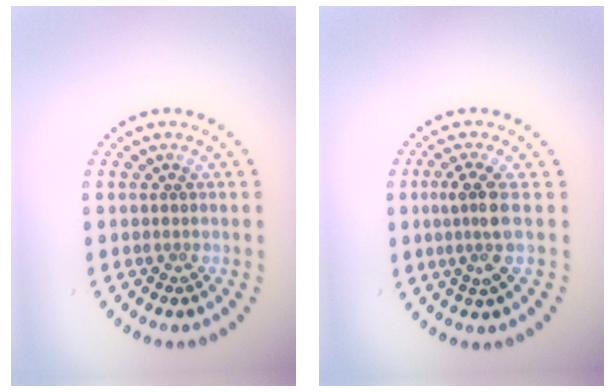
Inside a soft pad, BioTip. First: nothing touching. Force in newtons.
{"total": 2.7, "press": 2.2, "slide": 1.7}